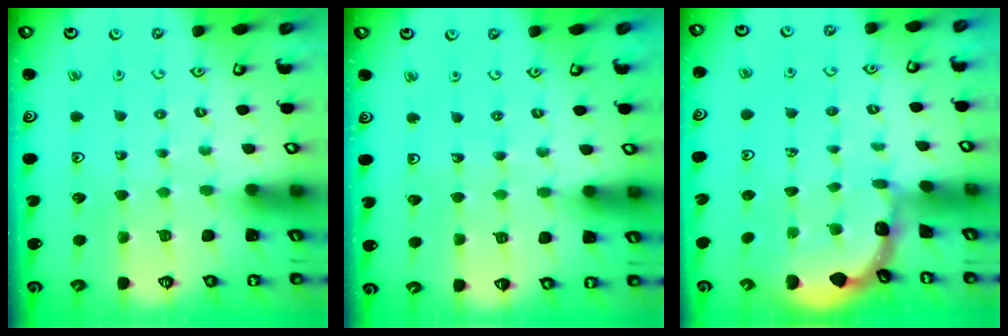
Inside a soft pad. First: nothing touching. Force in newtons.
{"total": 4.0, "press": 3.1, "slide": 2.5}
{"total": 1.1, "press": 1.1, "slide": 0.1}